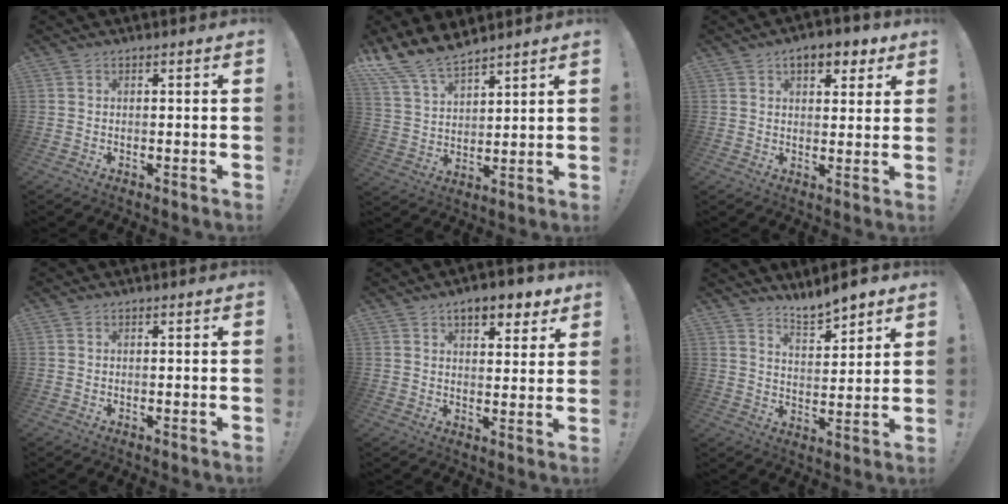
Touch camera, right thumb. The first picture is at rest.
{"total": 11.7, "force": [10.4, 4.0, 3.6], "torque": [-0.083, -0.073, 0.199]}
{"total": 7.3, "force": [4.3, 3.8, 4.5], "torque": [-0.055, -0.011, 0.072]}
{"total": 0.0}
{"total": 7.8, "force": [5.3, 3.2, 4.7], "torque": [-0.062, -0.023, 0.092]}
{"total": 8.0, "force": [7.3, 1.6, 2.9], "torque": [-0.044, -0.055, 0.131]}